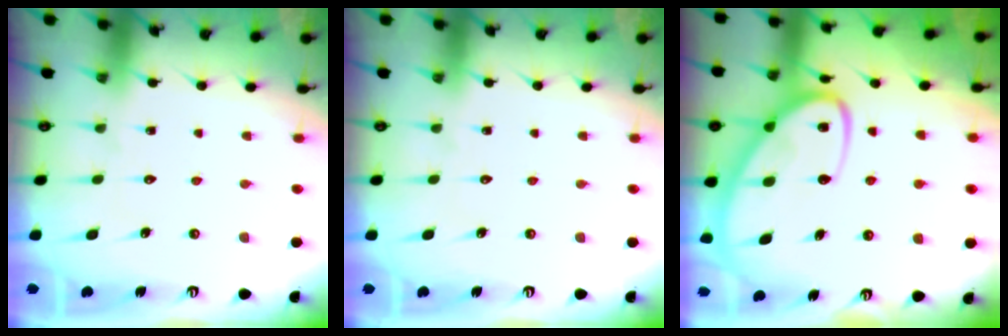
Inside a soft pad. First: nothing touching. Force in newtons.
{"total": 0.0}
{"total": 13.7, "press": 13.7, "slide": 1.3}